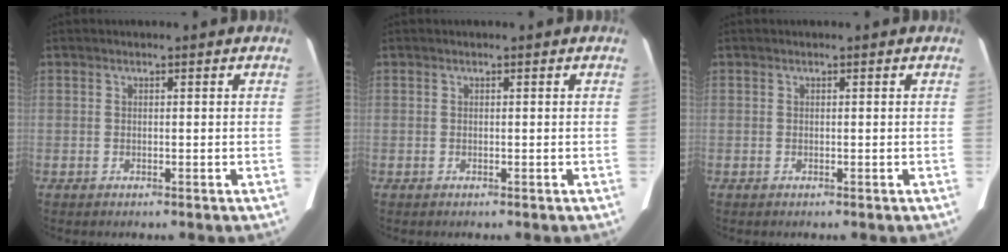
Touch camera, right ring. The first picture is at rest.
{"total": 0.0}
{"total": 0.0}